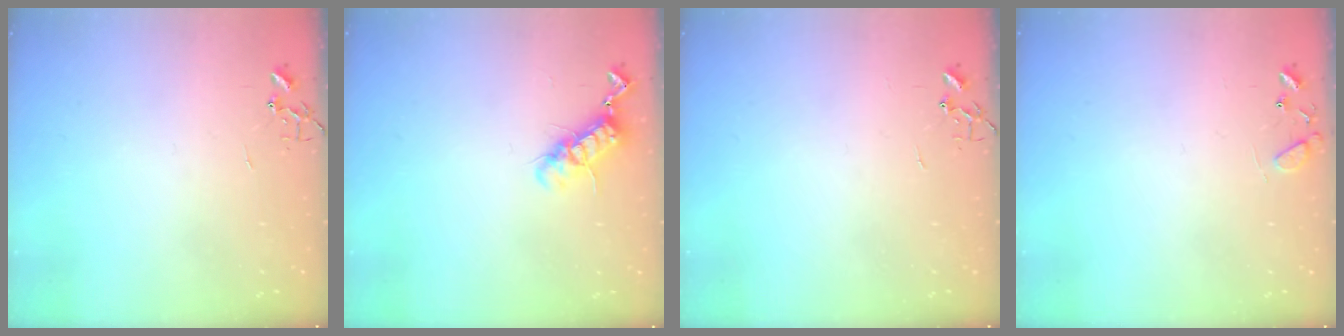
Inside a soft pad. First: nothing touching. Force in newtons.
{"total": 11.3, "press": 11.2, "slide": 1.2}
{"total": 0.0}
{"total": 9.0, "press": 9.0, "slide": 0.6}